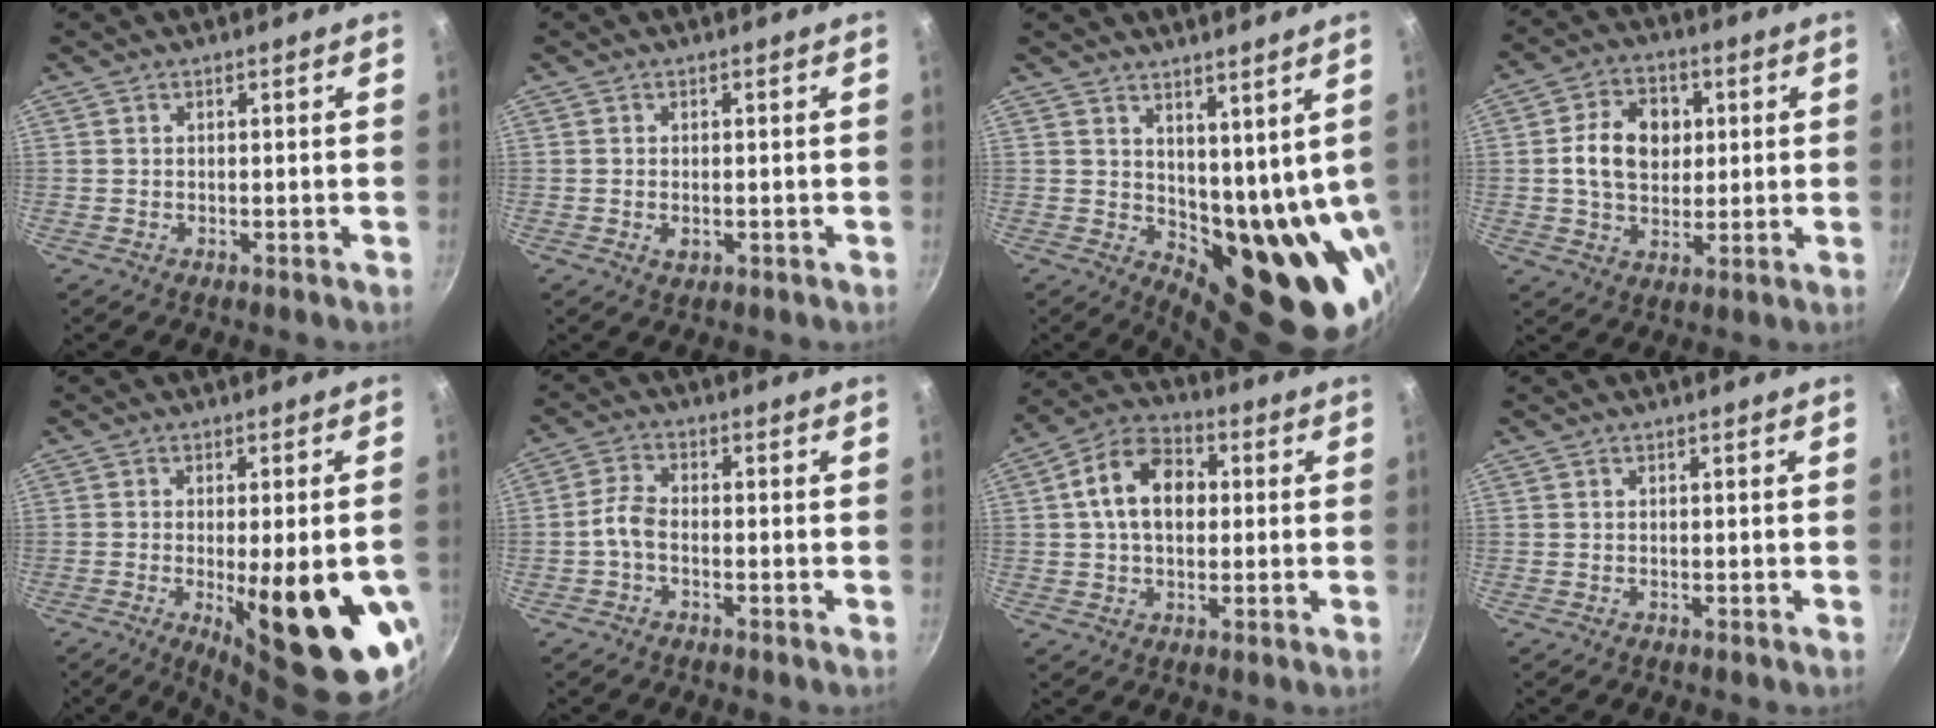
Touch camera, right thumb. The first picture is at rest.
{"total": 1.8, "force": [-0.4, 1.2, 1.3], "torque": [-0.020, -0.002, -0.005]}
{"total": 13.6, "force": [4.9, 7.8, 10.0], "torque": [-0.091, -0.029, 0.103]}
{"total": 11.3, "force": [1.6, 8.6, 7.2], "torque": [-0.097, 0.006, 0.021]}
{"total": 19.2, "force": [-5.1, 5.7, 17.6], "torque": [-0.211, -0.004, -0.053]}
{"total": 3.7, "force": [-1.5, 1.9, 2.7], "torque": [-0.064, 0.019, -0.040]}
{"total": 12.4, "force": [1.6, 8.6, 8.8], "torque": [-0.121, 0.023, 0.011]}
{"total": 0.0}